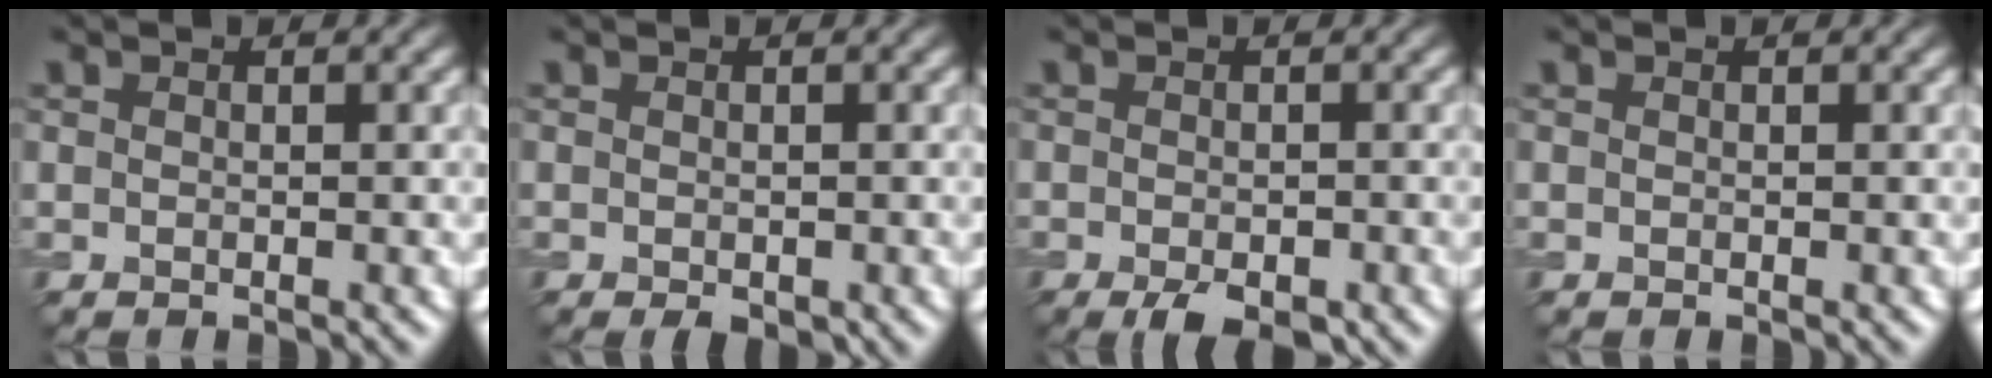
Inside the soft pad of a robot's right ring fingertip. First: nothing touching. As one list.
[{"total": 1.4, "force": [-0.6, 0.8, 1.1], "torque": [-0.022, -0.007, -0.007]}, {"total": 3.9, "force": [-2.1, 1.5, 2.8], "torque": [-0.042, -0.006, -0.029]}, {"total": 0.0}]